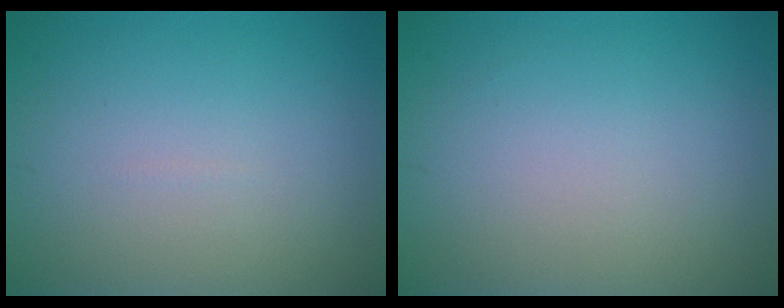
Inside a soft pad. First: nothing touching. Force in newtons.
{"total": 0.0}